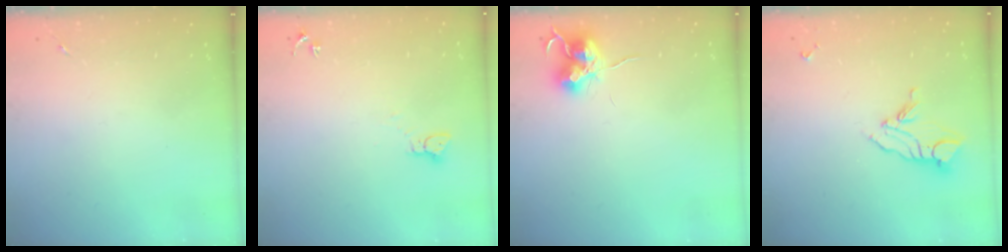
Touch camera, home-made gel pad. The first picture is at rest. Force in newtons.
{"total": 2.3, "press": 2.3, "slide": 0.2}
{"total": 10.9, "press": 10.8, "slide": 0.8}
{"total": 9.9, "press": 9.8, "slide": 0.8}